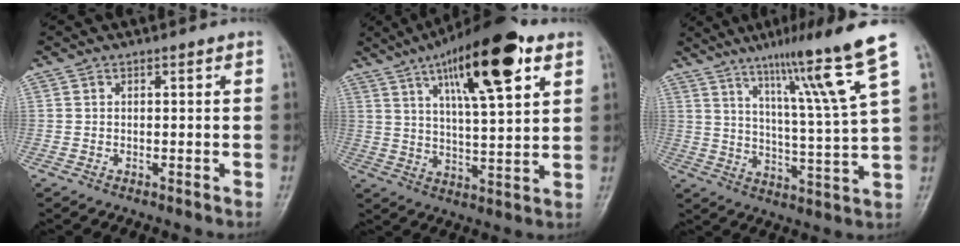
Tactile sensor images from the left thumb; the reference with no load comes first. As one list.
[{"total": 19.0, "force": [9.5, 5.4, 15.6], "torque": [-0.224, -0.025, 0.152]}, {"total": 15.3, "force": [9.5, -0.9, 12.0], "torque": [-0.184, -0.052, 0.146]}]